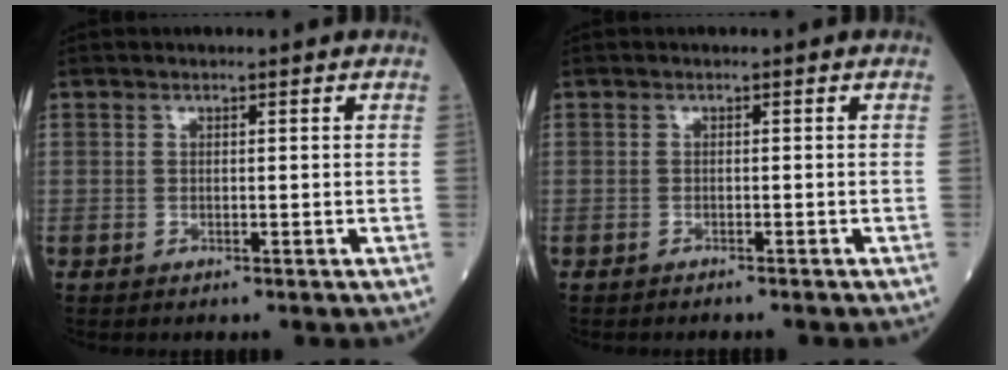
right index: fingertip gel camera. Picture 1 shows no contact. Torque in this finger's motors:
{"motor_torque": [0.00, 0.02, -0.04, 0.02]}